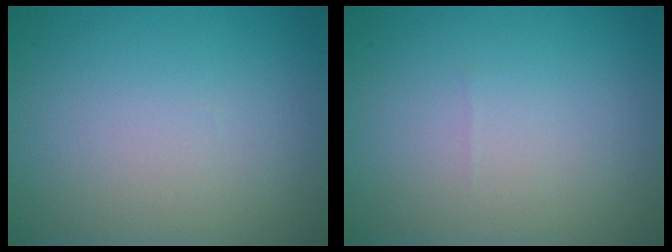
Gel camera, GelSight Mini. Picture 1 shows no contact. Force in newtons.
{"total": 0.0}